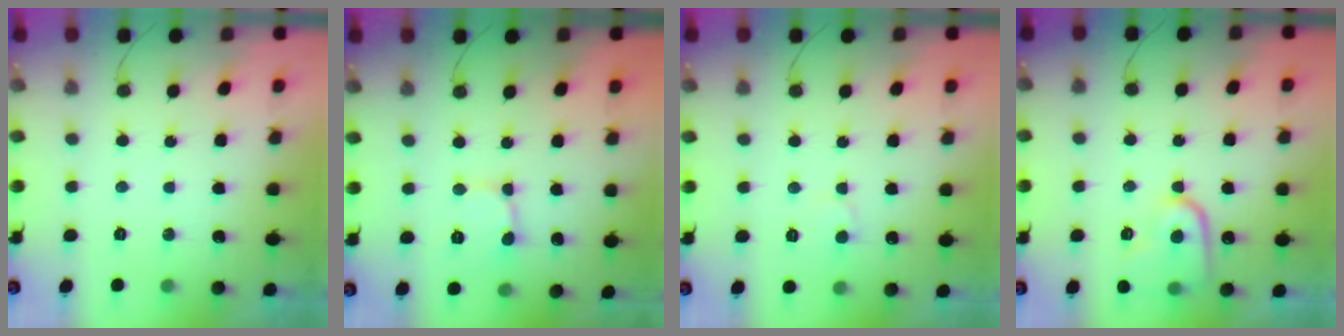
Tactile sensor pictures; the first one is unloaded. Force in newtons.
{"total": 2.4, "press": 2.4, "slide": 0.1}
{"total": 4.6, "press": 4.6, "slide": 0.4}
{"total": 11.3, "press": 11.2, "slide": 1.1}